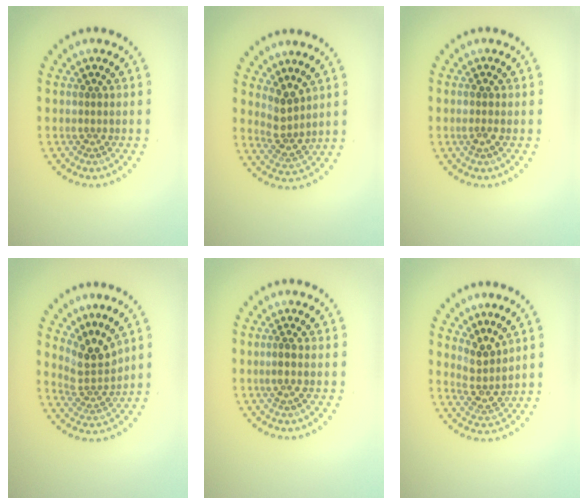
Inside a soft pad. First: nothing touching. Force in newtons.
{"total": 2.6, "press": 2.0, "slide": 1.6}
{"total": 0.9, "press": 0.9, "slide": 0.2}
{"total": 3.6, "press": 2.5, "slide": 2.6}
{"total": 0.8, "press": 0.5, "slide": 0.6}
{"total": 2.7, "press": 2.0, "slide": 1.8}